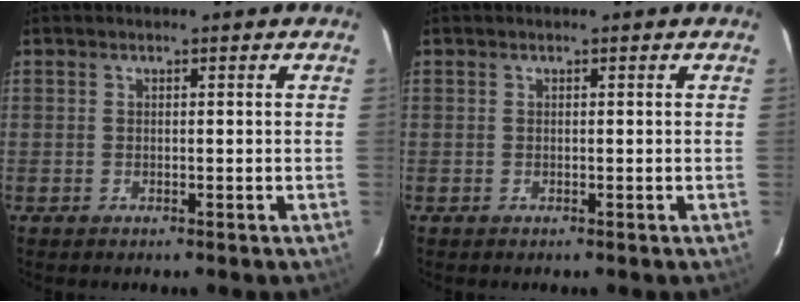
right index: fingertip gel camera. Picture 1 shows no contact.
{"total": 0.0}